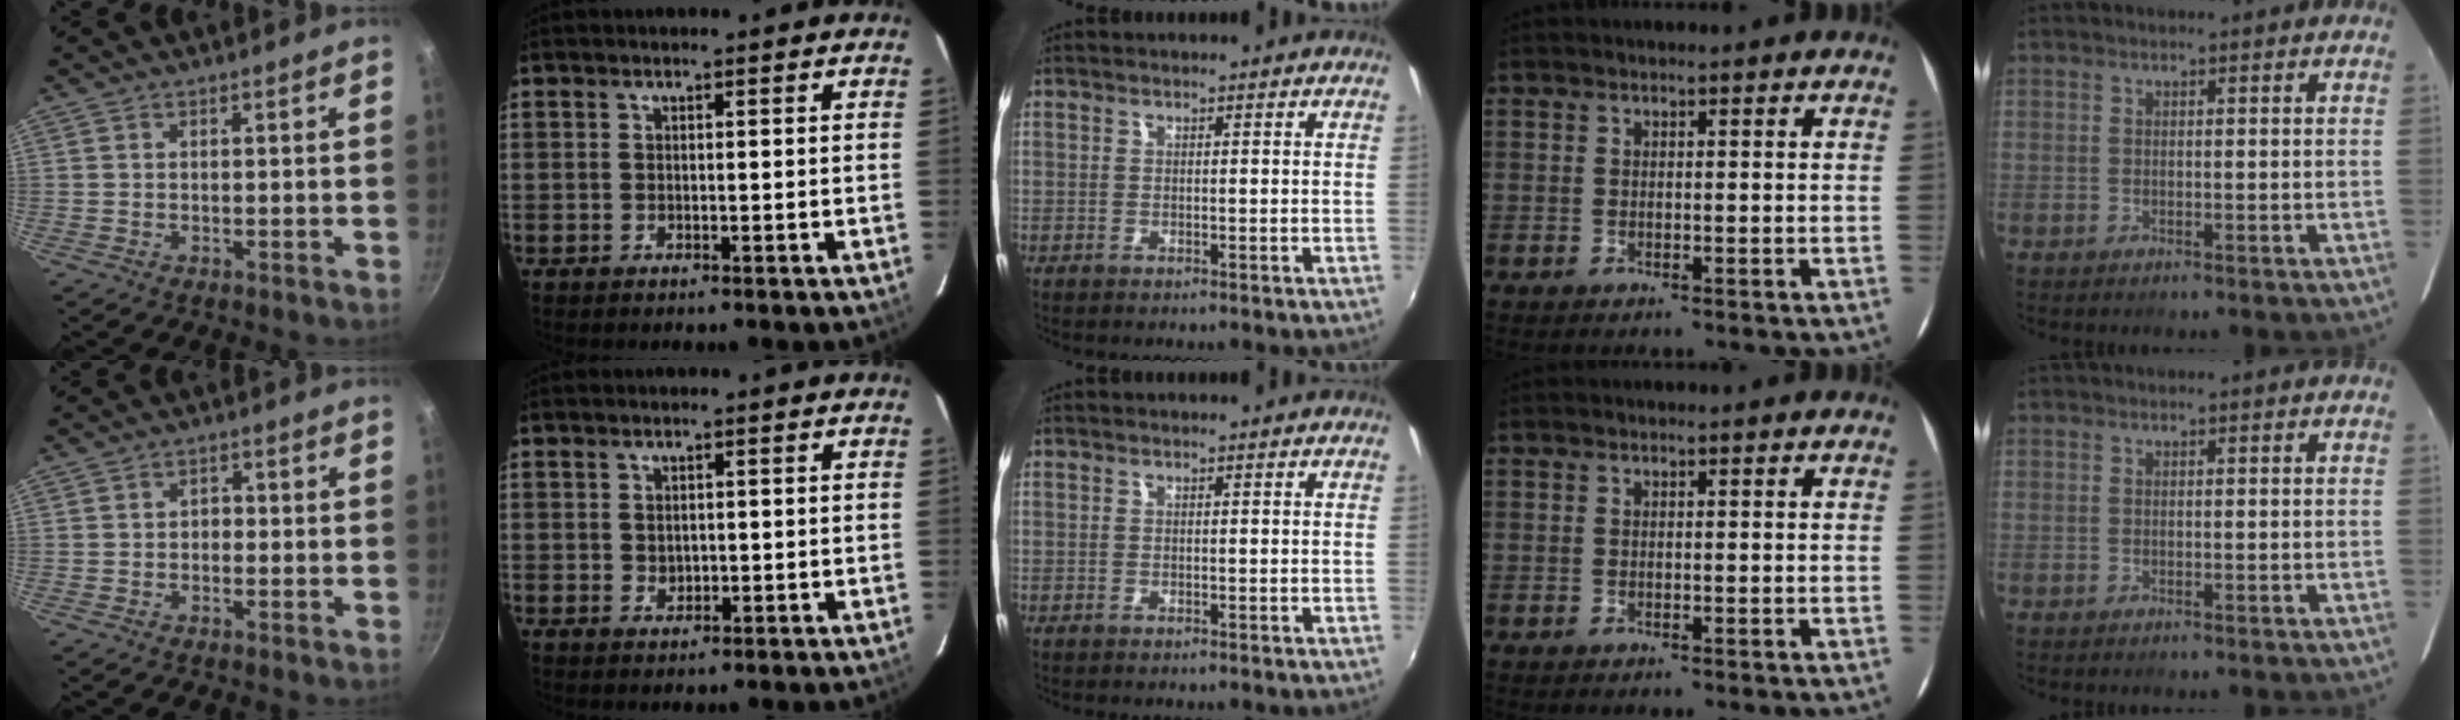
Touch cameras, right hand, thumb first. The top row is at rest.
{"thumb": {"total": 1.9, "force": [-0.4, 1.6, 1.0], "torque": [-0.009, 0.007, -0.007]}, "index": {"total": 1.6, "force": [0.2, 1.4, 0.7], "torque": [-0.008, 0.001, 0.007]}}